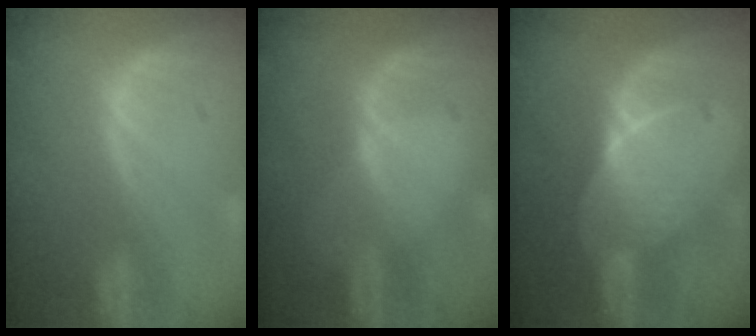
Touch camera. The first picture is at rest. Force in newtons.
{"total": 1.1, "press": 0.8, "slide": 0.8}
{"total": 7.4, "press": 6.7, "slide": 3.0}